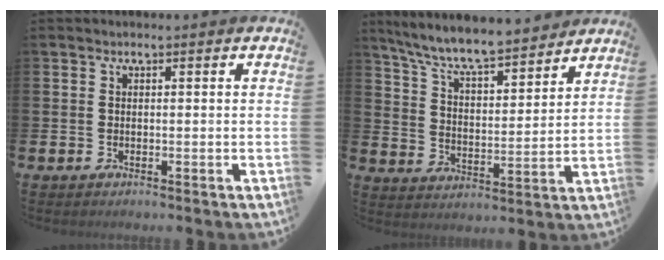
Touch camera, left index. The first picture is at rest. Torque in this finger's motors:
{"motor_torque": [0.22, -0.28, 0.96, 0.21]}